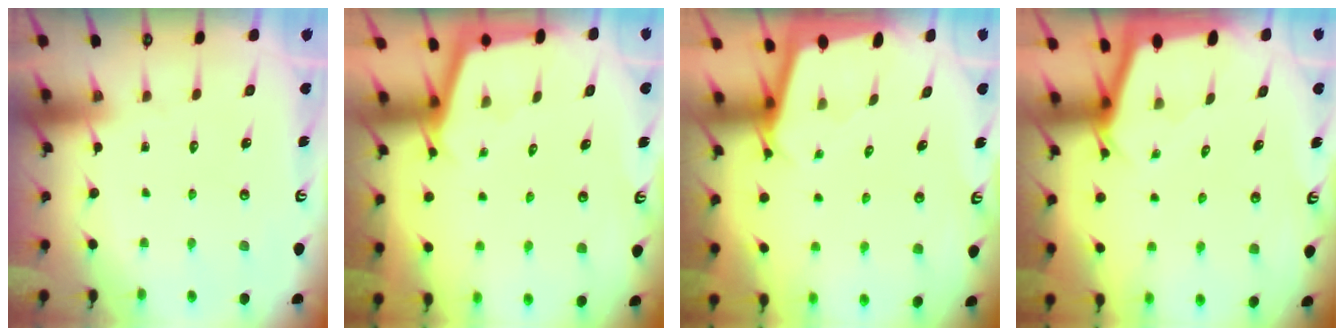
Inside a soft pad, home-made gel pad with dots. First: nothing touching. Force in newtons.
{"total": 2.2, "press": 2.2, "slide": 0.2}
{"total": 2.4, "press": 2.4, "slide": 0.1}
{"total": 2.3, "press": 2.3, "slide": 0.2}